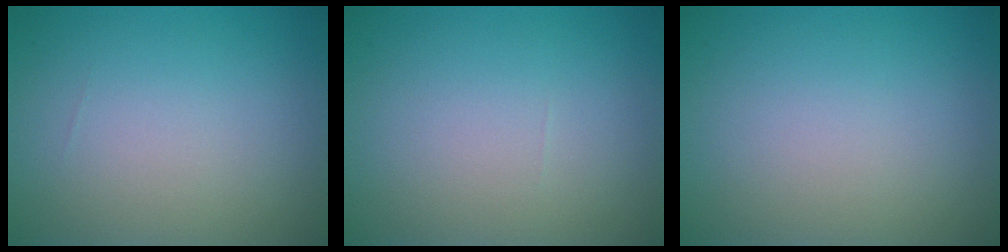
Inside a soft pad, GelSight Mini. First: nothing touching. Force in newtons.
{"total": 0.0}
{"total": 0.0}